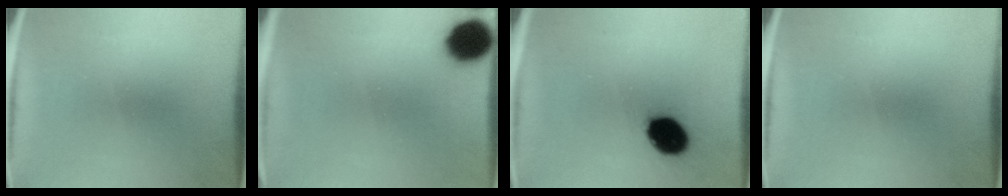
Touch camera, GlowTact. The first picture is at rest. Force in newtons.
{"total": 9.7}
{"total": 12.3}
{"total": 0.0}